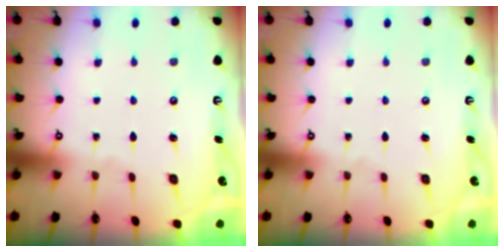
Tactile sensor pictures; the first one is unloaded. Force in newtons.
{"total": 0.0}